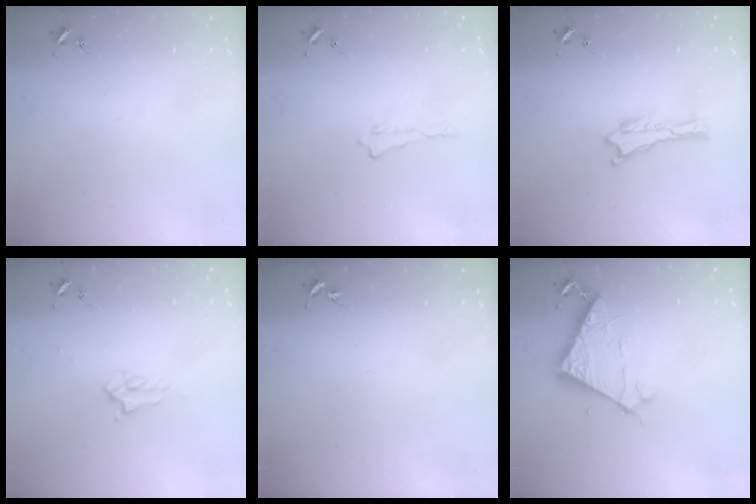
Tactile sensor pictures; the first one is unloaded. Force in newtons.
{"total": 0.0}
{"total": 0.0}
{"total": 1.7, "press": 1.6, "slide": 0.2}
{"total": 0.0}
{"total": 6.4, "press": 6.4, "slide": 0.6}